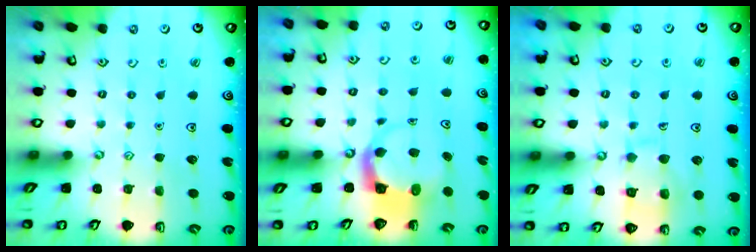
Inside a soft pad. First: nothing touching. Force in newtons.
{"total": 4.0, "press": 4.0, "slide": 0.3}
{"total": 10.7, "press": 10.6, "slide": 0.9}